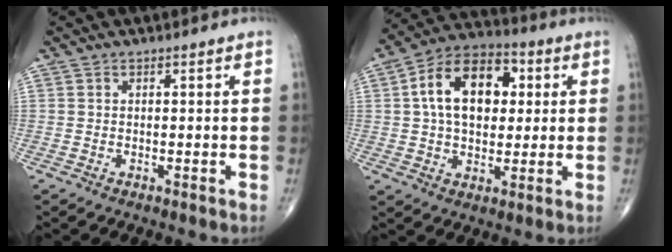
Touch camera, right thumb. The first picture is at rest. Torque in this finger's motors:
{"motor_torque": [1.14, 3.11, 1.70, 0.56, 0.14]}